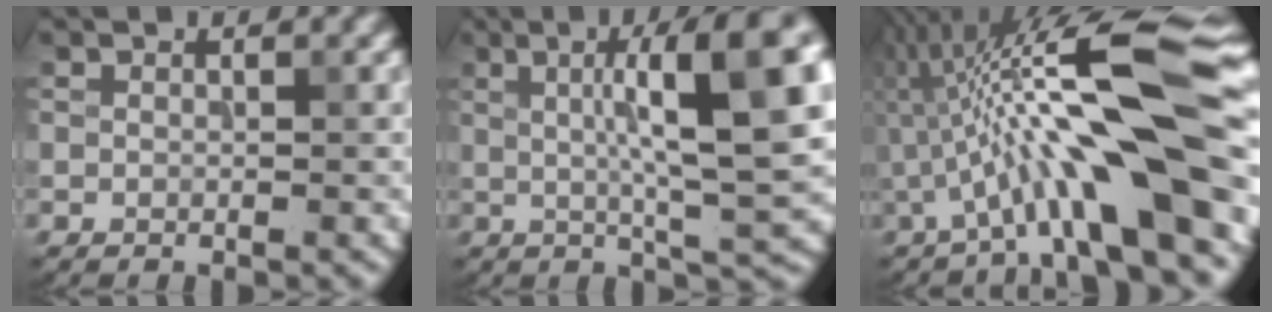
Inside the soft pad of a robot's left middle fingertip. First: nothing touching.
{"total": 12.5, "force": [2.7, 2.7, 11.9], "torque": [-0.157, 0.014, 0.039]}
{"total": 14.2, "force": [-1.1, 2.4, 14.0], "torque": [-0.226, 0.039, -0.014]}